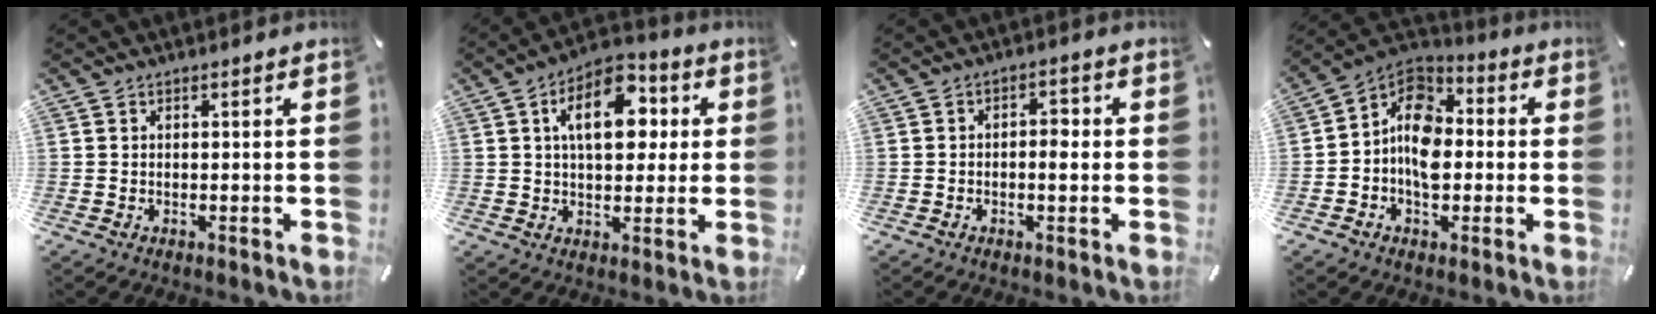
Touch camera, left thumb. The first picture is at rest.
{"total": 13.8, "force": [3.7, 8.4, 10.3], "torque": [-0.148, 0.003, 0.061]}
{"total": 3.7, "force": [-0.6, 2.1, 2.9], "torque": [-0.047, 0.006, -0.015]}
{"total": 11.6, "force": [-1.8, 9.1, 7.0], "torque": [-0.137, 0.017, -0.035]}